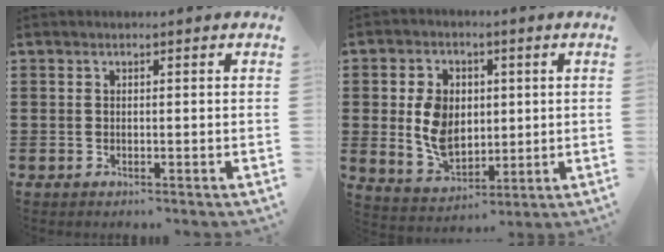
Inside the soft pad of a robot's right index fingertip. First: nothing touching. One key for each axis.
{"total": 8.2, "fx": 0.8, "fy": 6.2, "fz": 5.4, "tx": -0.122, "ty": 0.011, "tz": 0.014}